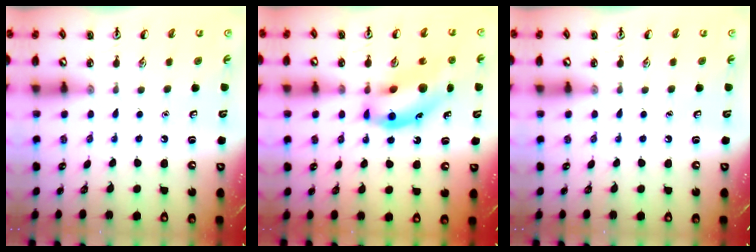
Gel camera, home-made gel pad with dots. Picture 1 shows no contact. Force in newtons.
{"total": 14.4, "press": 13.8, "slide": 4.0}
{"total": 0.0}